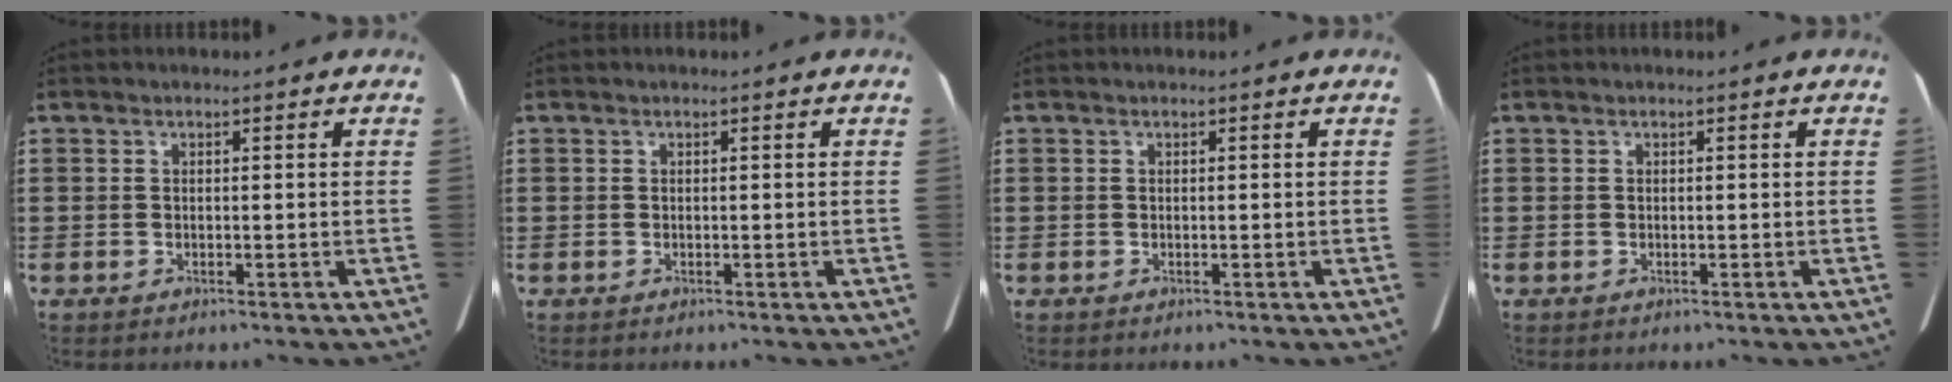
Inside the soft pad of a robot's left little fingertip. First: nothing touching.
{"total": 0.0}
{"total": 0.0}
{"total": 0.0}